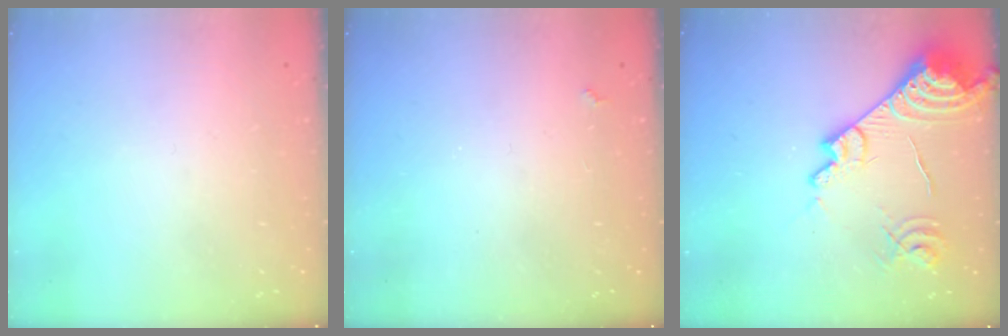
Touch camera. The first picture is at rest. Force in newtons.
{"total": 1.7, "press": 1.7, "slide": 0.4}
{"total": 18.0, "press": 17.9, "slide": 1.8}